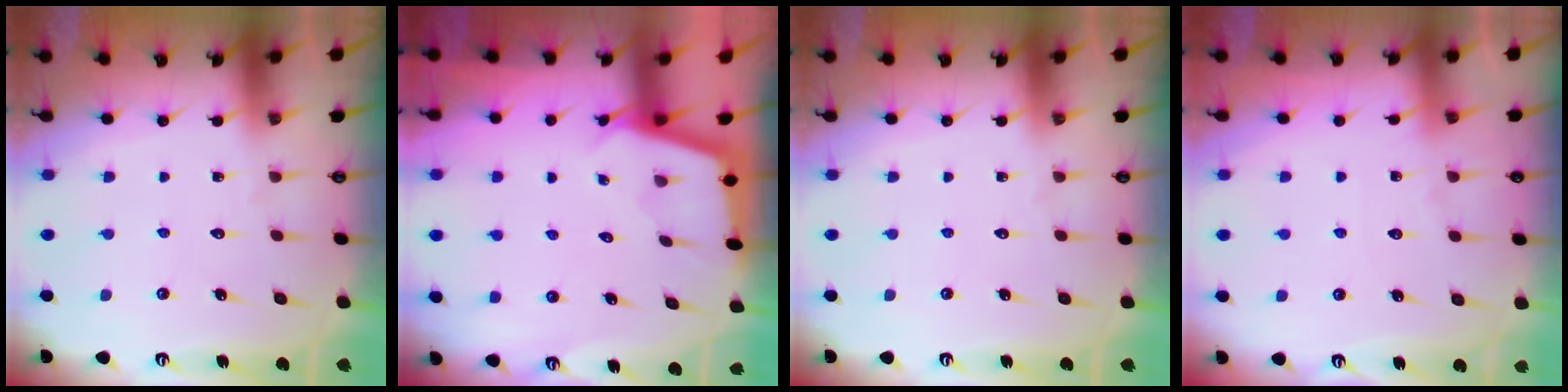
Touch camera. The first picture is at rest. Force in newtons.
{"total": 2.1, "press": 2.1, "slide": 0.2}
{"total": 0.0}
{"total": 3.2, "press": 3.2, "slide": 0.6}